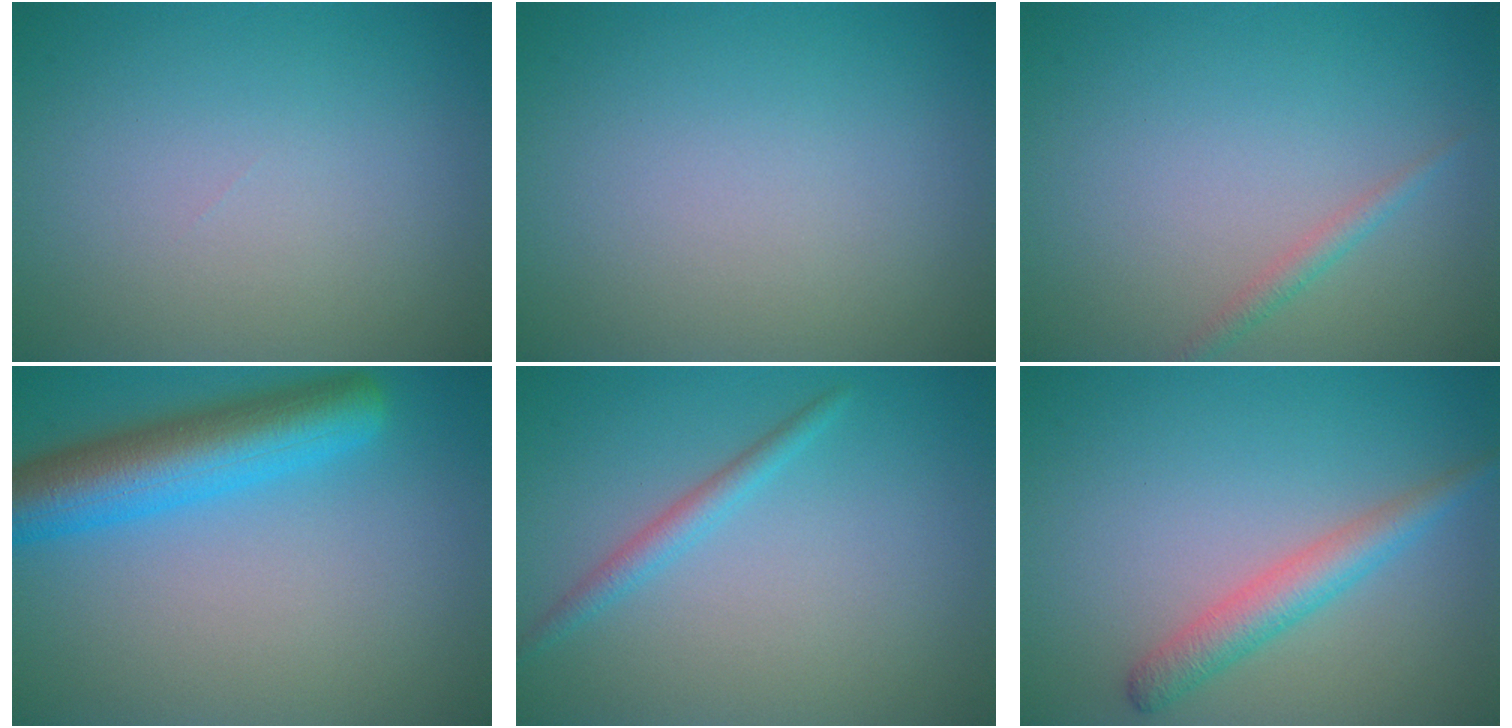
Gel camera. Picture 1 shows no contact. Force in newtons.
{"total": 0.0}
{"total": 1.2, "press": 1.2, "slide": 0.1}
{"total": 7.3, "press": 7.3, "slide": 0.2}
{"total": 1.7, "press": 1.7, "slide": 0.1}
{"total": 3.1, "press": 3.1, "slide": 0.1}